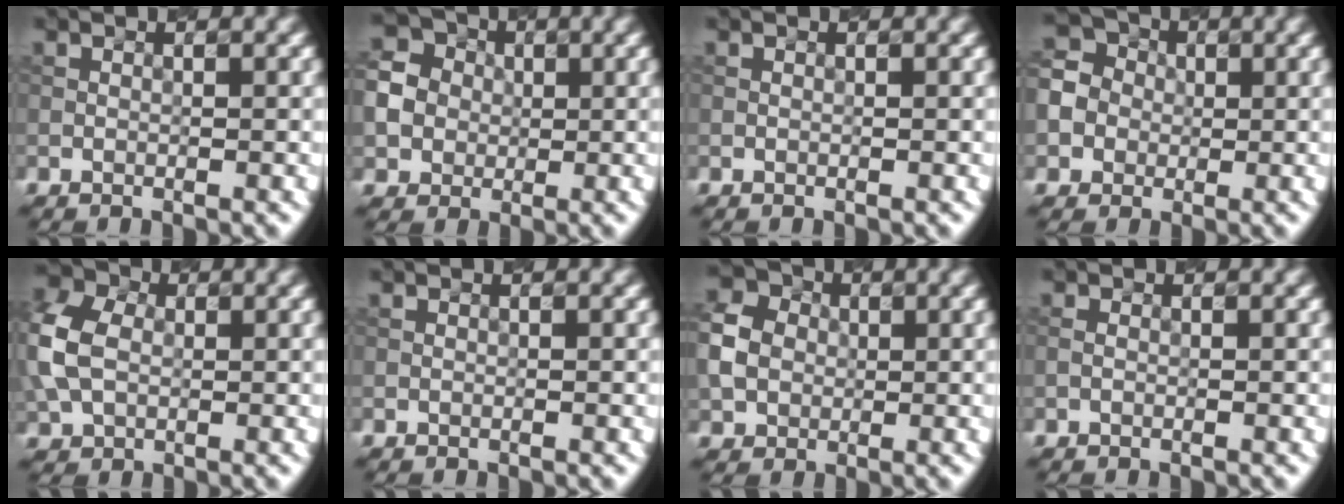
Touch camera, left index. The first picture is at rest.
{"total": 4.8, "force": [0.0, 4.4, 1.8], "torque": [-0.035, 0.010, -0.004]}
{"total": 0.0}
{"total": 5.2, "force": [-0.7, 4.8, 1.7], "torque": [-0.035, 0.015, -0.028]}
{"total": 8.8, "force": [0.4, 6.4, 6.0], "torque": [-0.173, 0.011, 0.003]}
{"total": 0.0}
{"total": 4.4, "force": [0.0, 3.9, 2.1], "torque": [-0.045, 0.010, -0.005]}
{"total": 0.0}